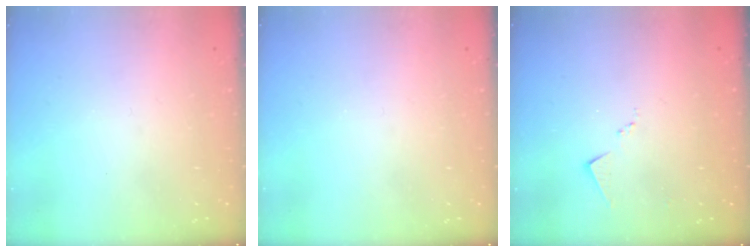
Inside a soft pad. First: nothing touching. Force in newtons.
{"total": 0.0}
{"total": 6.5, "press": 6.5, "slide": 0.5}